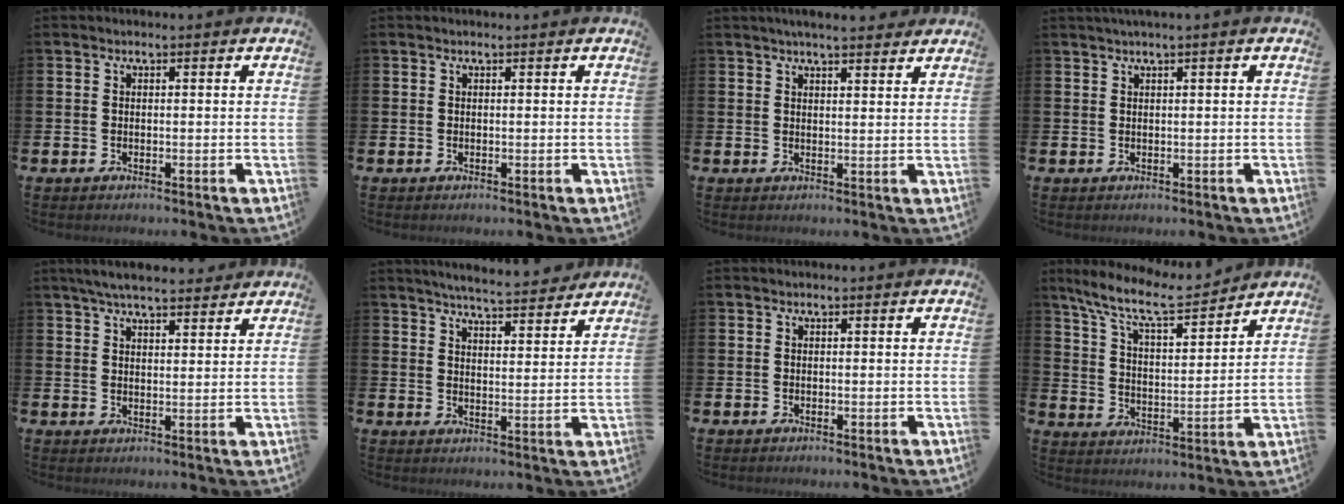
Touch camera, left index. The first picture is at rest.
{"total": 0.0}
{"total": 3.7, "force": [3.6, 0.2, 1.0], "torque": [-0.022, -0.014, 0.064]}
{"total": 1.1, "force": [0.8, -0.2, 0.8], "torque": [-0.016, 0.000, 0.014]}
{"total": 5.3, "force": [5.0, 1.0, 1.6], "torque": [-0.037, -0.016, 0.090]}
{"total": 5.9, "force": [5.8, 0.0, 0.9], "torque": [-0.021, -0.042, 0.100]}
{"total": 0.0}
{"total": 9.7, "force": [8.6, 1.9, 4.0], "torque": [-0.112, -0.047, 0.152]}